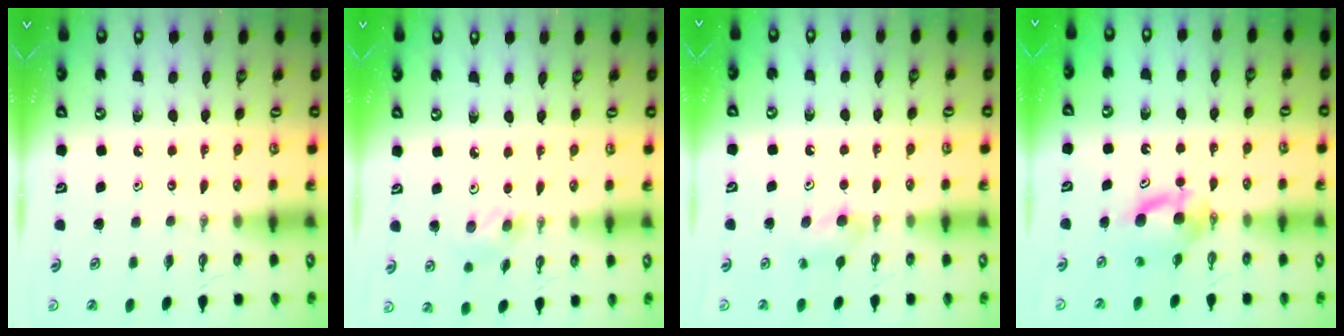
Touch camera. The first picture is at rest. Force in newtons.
{"total": 4.3, "press": 4.3, "slide": 0.7}
{"total": 4.5, "press": 4.2, "slide": 1.4}
{"total": 6.0, "press": 6.0, "slide": 0.2}